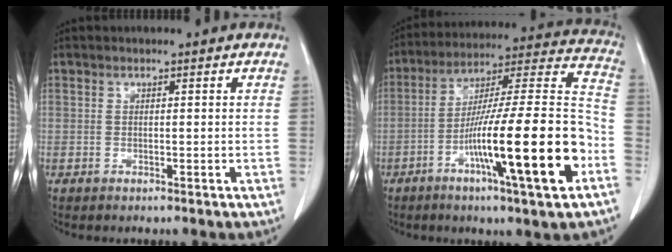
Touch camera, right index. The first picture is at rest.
{"total": 22.5, "force": [-8.4, 0.9, 20.9], "torque": [-0.311, -0.007, -0.138]}